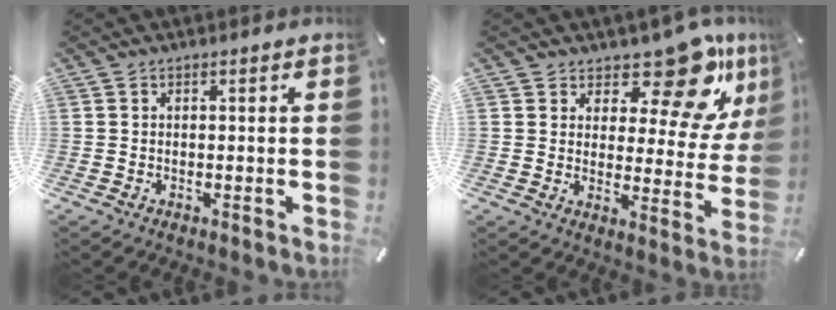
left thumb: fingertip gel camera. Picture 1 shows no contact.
{"total": 15.6, "force": [11.7, 6.1, 8.3], "torque": [-0.114, -0.092, 0.197]}